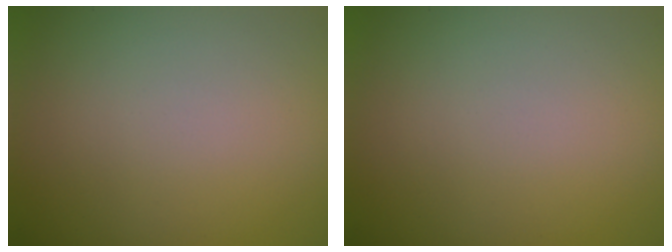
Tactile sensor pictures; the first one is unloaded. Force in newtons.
{"total": 0.0}